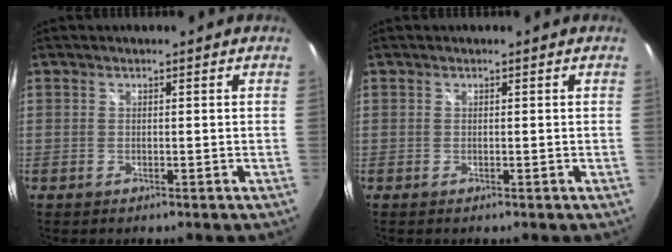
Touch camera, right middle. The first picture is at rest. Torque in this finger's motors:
{"motor_torque": [-0.02, 0.02, 0.00, 0.00]}